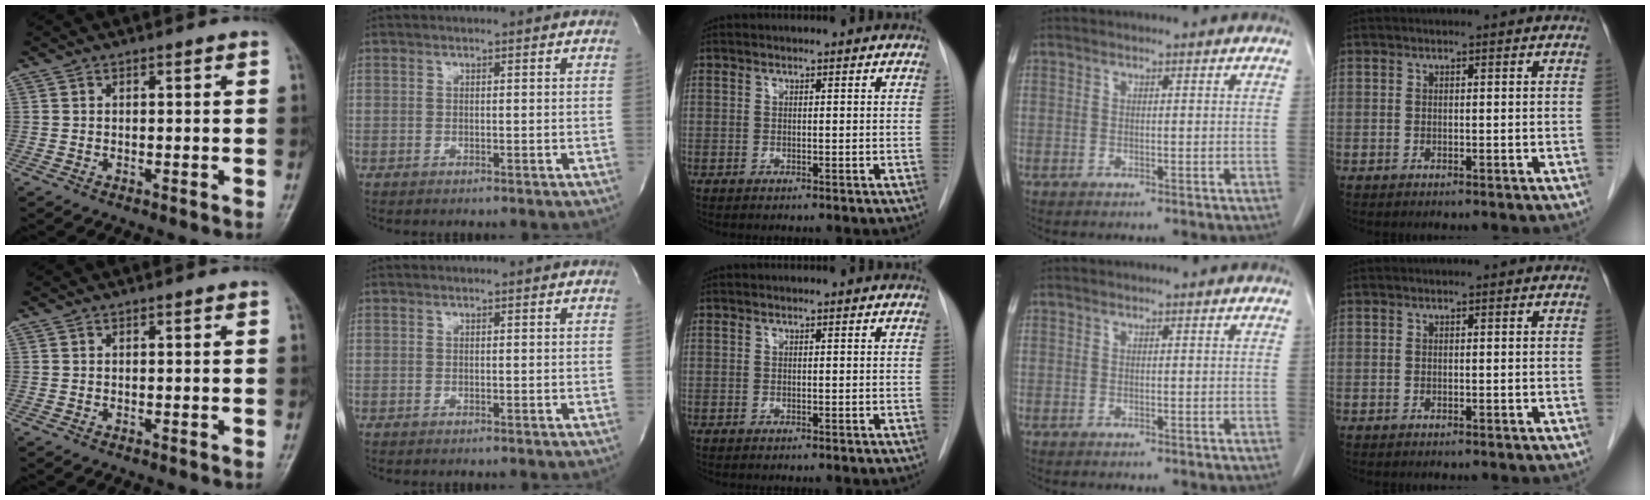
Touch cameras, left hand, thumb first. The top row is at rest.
{}